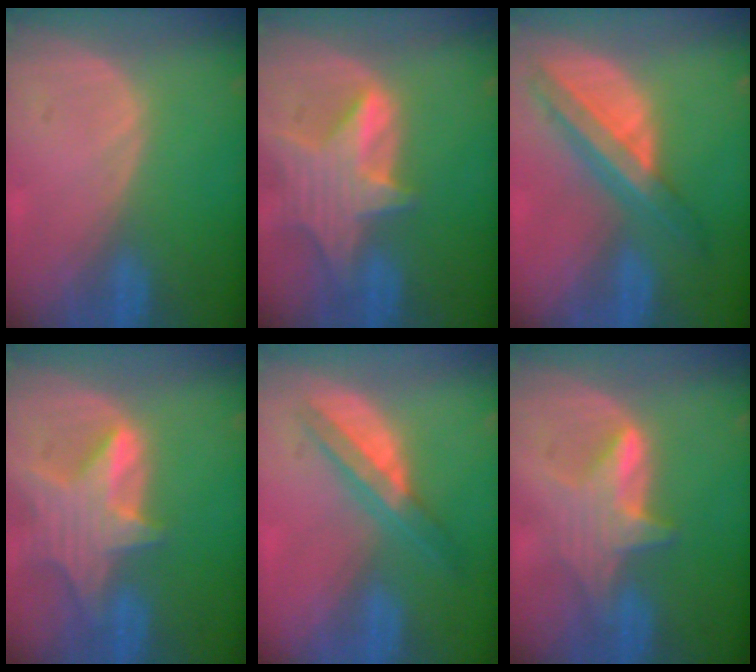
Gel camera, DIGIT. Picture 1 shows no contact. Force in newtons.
{"total": 8.5, "press": 7.6, "slide": 3.9}
{"total": 8.2, "press": 6.9, "slide": 4.4}
{"total": 8.4, "press": 7.5, "slide": 3.9}
{"total": 6.0, "press": 5.4, "slide": 2.7}
{"total": 5.8, "press": 5.7, "slide": 0.9}